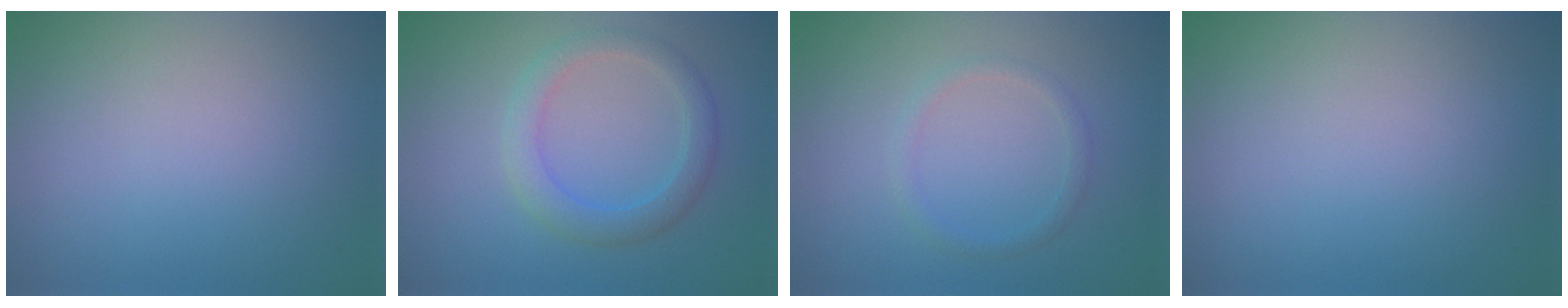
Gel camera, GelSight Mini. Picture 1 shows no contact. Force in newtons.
{"total": 2.9, "press": 2.9, "slide": 0.4}
{"total": 1.2, "press": 1.2, "slide": 0.1}
{"total": 0.0}